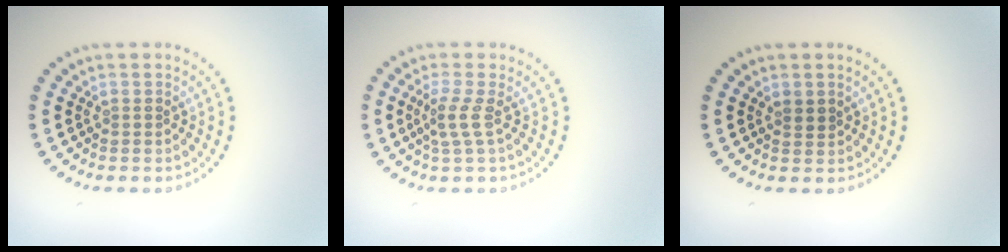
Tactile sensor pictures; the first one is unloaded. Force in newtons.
{"total": 2.1, "press": 1.4, "slide": 1.6}
{"total": 1.0, "press": 0.9, "slide": 0.5}